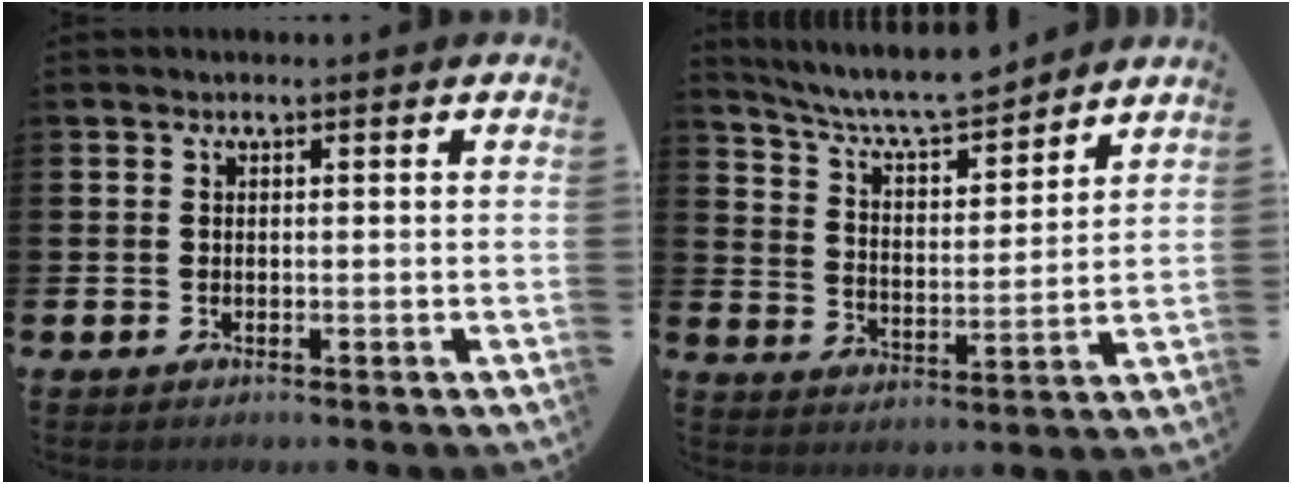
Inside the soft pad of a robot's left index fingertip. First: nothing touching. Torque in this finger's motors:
{"motor_torque": [0.94, -1.20, 0.54, 0.21]}